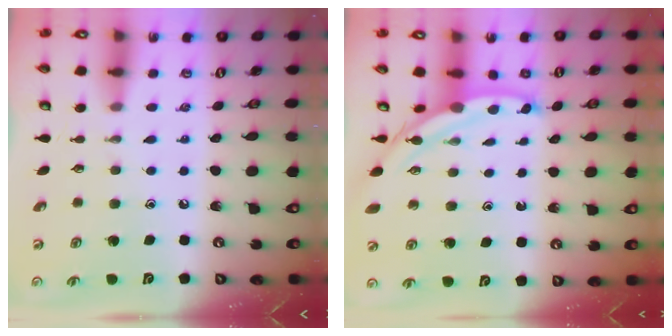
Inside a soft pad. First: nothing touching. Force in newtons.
{"total": 5.3, "press": 5.2, "slide": 0.5}